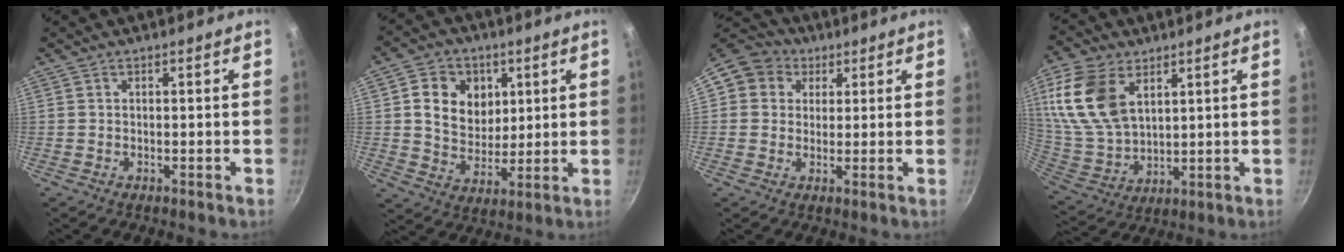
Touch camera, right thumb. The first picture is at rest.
{"total": 11.8, "force": [3.3, 9.6, 6.0], "torque": [-0.066, -0.016, 0.054]}
{"total": 9.8, "force": [3.2, 8.6, 3.5], "torque": [-0.040, 0.017, 0.039]}
{"total": 16.9, "force": [6.9, 10.4, 11.4], "torque": [-0.222, -0.027, 0.147]}